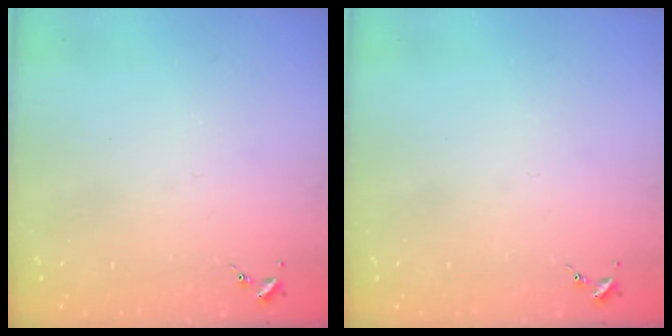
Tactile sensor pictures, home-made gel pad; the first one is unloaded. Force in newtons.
{"total": 0.0}